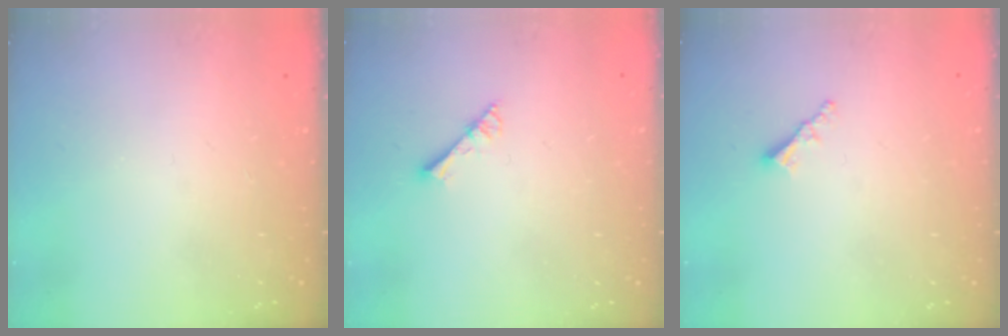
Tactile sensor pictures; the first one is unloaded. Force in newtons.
{"total": 2.9, "press": 2.9, "slide": 0.3}
{"total": 2.5, "press": 2.5, "slide": 0.3}